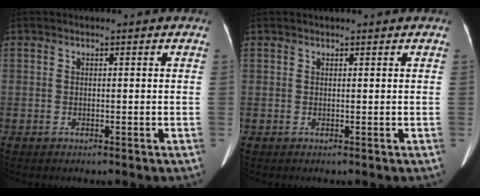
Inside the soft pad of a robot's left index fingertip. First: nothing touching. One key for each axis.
{"total": 2.2, "fx": 2.0, "fy": 0.2, "fz": 0.9, "tx": -0.010, "ty": 0.014, "tz": 0.023}